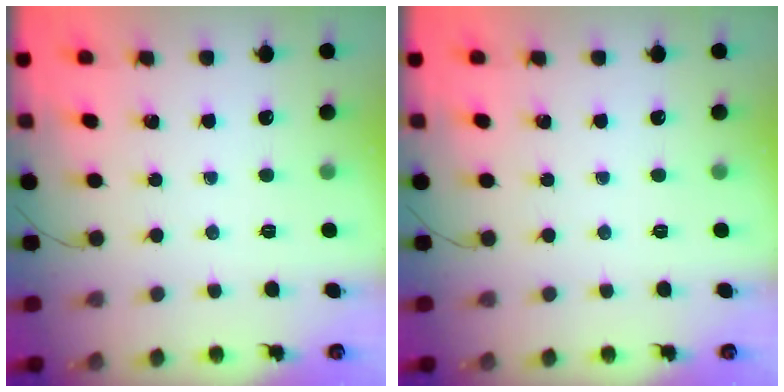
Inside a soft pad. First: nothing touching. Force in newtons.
{"total": 0.0}